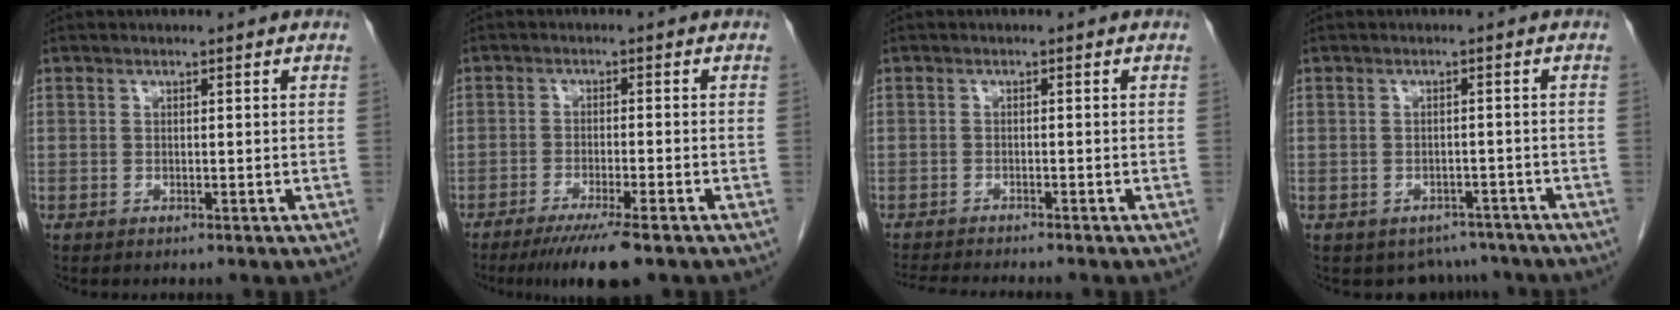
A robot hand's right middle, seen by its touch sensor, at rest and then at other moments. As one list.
[{"total": 7.7, "force": [-5.5, 0.1, 5.4], "torque": [-0.086, -0.020, -0.086]}, {"total": 6.5, "force": [-6.0, -0.4, 2.5], "torque": [-0.036, -0.018, -0.095]}, {"total": 5.0, "force": [-4.3, 2.6, 0.0], "torque": [0.009, 0.012, -0.051]}]